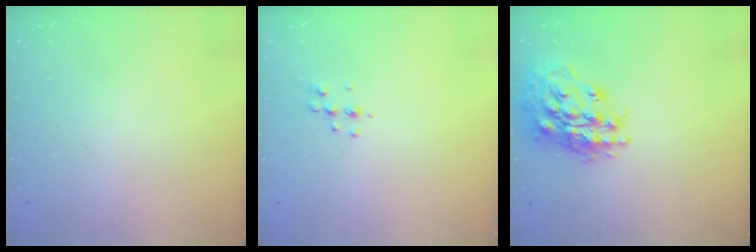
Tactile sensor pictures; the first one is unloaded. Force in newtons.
{"total": 4.5, "press": 4.3, "slide": 1.2}
{"total": 21.2, "press": 21.1, "slide": 2.1}